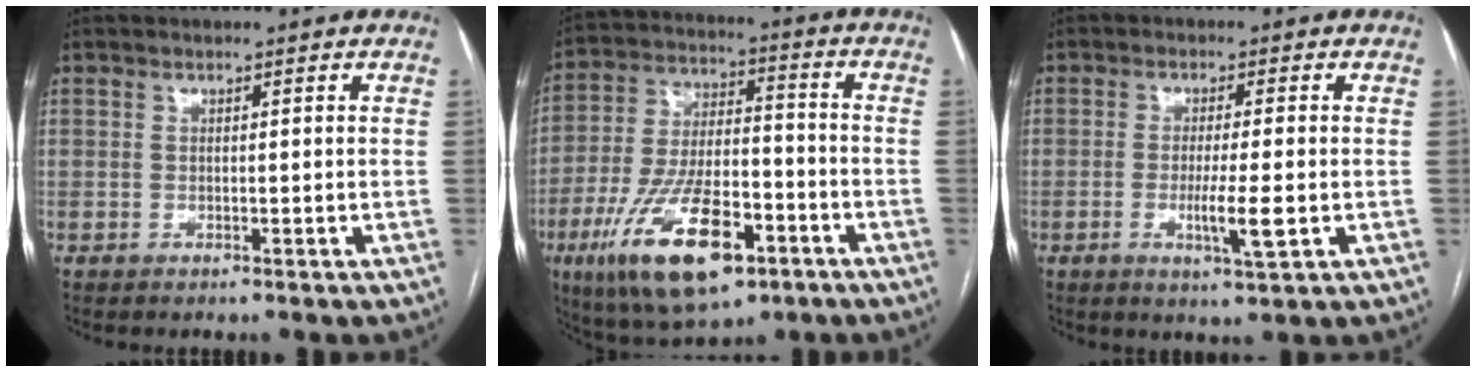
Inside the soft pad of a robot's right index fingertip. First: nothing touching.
{"total": 18.1, "force": [-8.9, 6.8, 14.2], "torque": [-0.282, -0.004, -0.146]}
{"total": 5.7, "force": [-1.4, 0.1, 5.5], "torque": [-0.102, -0.014, -0.023]}